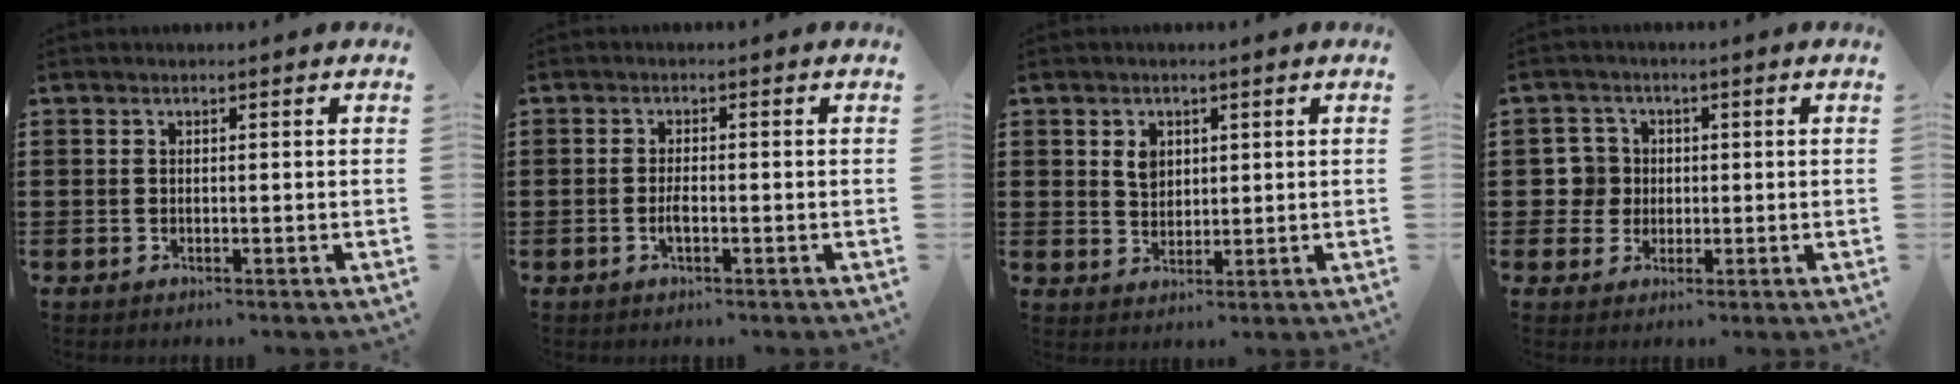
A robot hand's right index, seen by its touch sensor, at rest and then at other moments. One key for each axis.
{"total": 2.0, "fx": -0.7, "fy": 0.6, "fz": 1.7, "tx": -0.034, "ty": 0.000, "tz": -0.012}
{"total": 3.0, "fx": 1.3, "fy": 2.2, "fz": 1.6, "tx": -0.032, "ty": 0.004, "tz": 0.021}
{"total": 4.4, "fx": 0.0, "fy": 4.3, "fz": 1.1, "tx": -0.039, "ty": 0.013, "tz": -0.001}